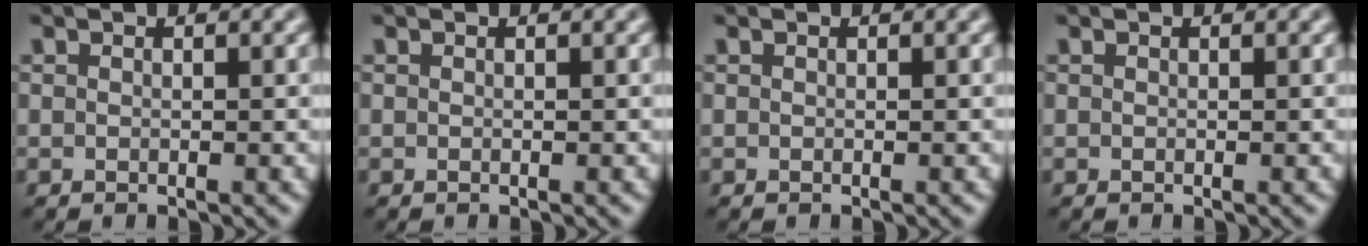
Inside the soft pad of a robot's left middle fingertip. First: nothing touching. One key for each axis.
{"total": 0.0}
{"total": 0.0}
{"total": 0.0}